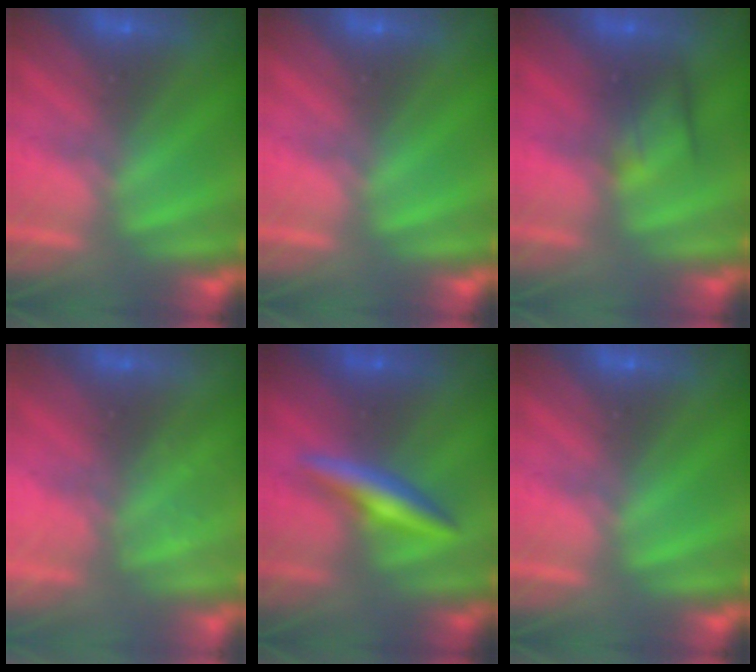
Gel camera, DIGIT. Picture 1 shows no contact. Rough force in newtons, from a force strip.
{"total": 0.0}
{"total": 2.3}
{"total": 2.2}
{"total": 2.7}
{"total": 0.0}